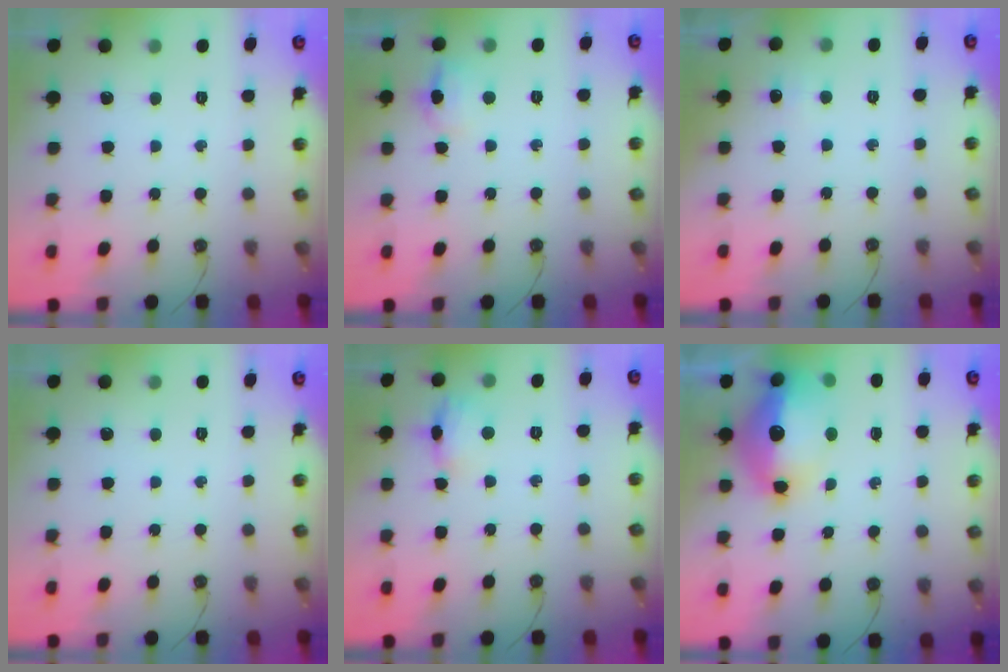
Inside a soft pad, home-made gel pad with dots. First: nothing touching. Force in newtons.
{"total": 6.7, "press": 6.6, "slide": 1.2}
{"total": 3.9, "press": 3.9, "slide": 0.2}
{"total": 0.0}
{"total": 7.1, "press": 7.0, "slide": 1.1}
{"total": 21.4, "press": 17.2, "slide": 12.7}